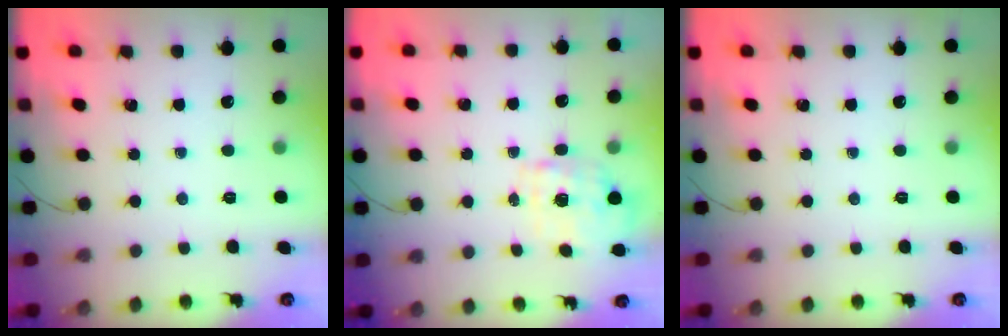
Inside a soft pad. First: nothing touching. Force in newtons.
{"total": 1.7, "press": 1.6, "slide": 0.5}
{"total": 0.0}